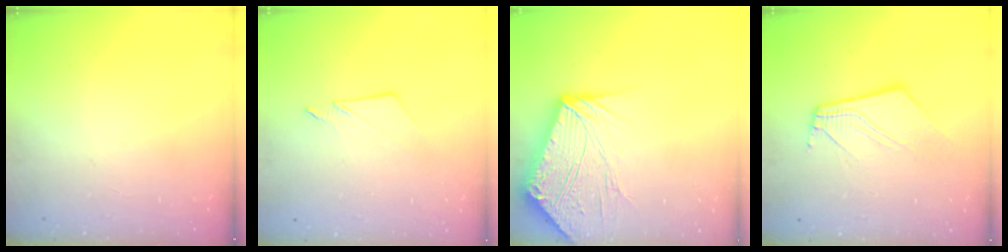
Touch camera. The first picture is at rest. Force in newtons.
{"total": 4.5, "press": 4.5, "slide": 0.1}
{"total": 16.8, "press": 16.7, "slide": 2.1}
{"total": 10.2, "press": 10.1, "slide": 1.2}